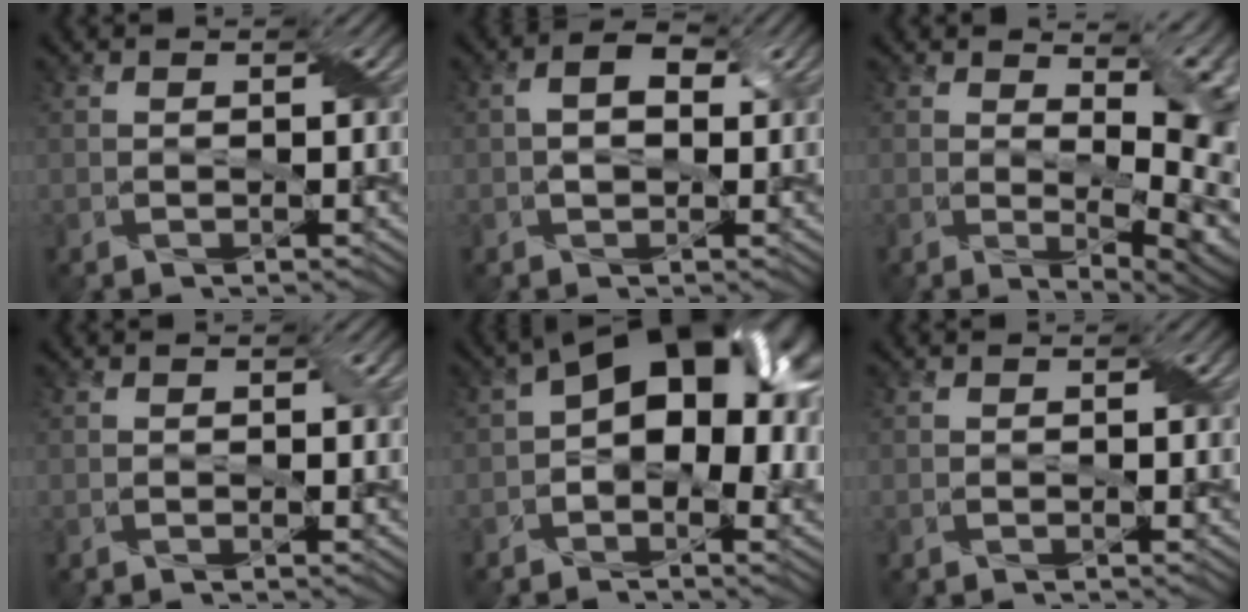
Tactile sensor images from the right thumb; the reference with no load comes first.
{"total": 3.8, "force": [0.5, 2.5, 2.8], "torque": [-0.052, 0.003, 0.006]}
{"total": 8.3, "force": [1.8, 3.3, 7.4], "torque": [-0.110, -0.015, 0.038]}
{"total": 0.9, "force": [0.0, 0.6, 0.6], "torque": [-0.006, -0.003, 0.000]}
{"total": 15.5, "force": [2.2, 9.6, 11.9], "torque": [-0.149, 0.012, 0.034]}
{"total": 0.0}